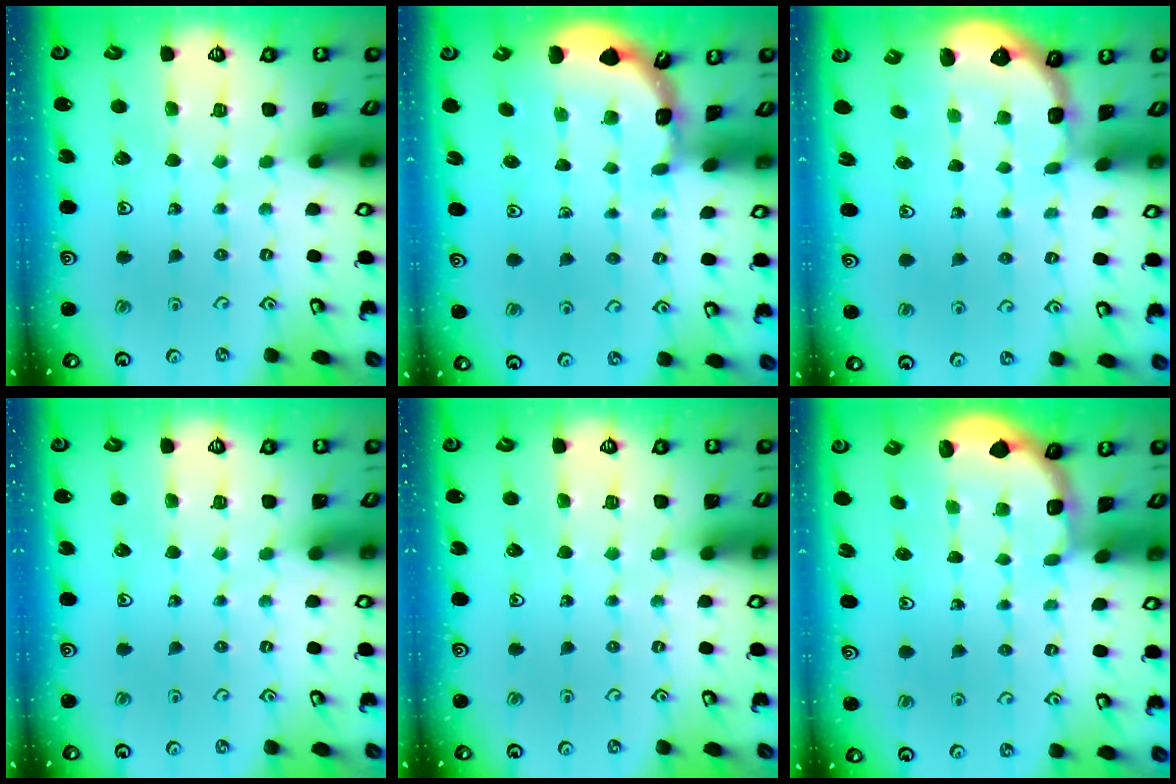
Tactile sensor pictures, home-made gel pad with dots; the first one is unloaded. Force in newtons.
{"total": 1.8, "press": 1.8, "slide": 0.1}
{"total": 2.6, "press": 2.1, "slide": 1.6}
{"total": 0.0}
{"total": 0.0}
{"total": 1.9, "press": 1.8, "slide": 0.7}